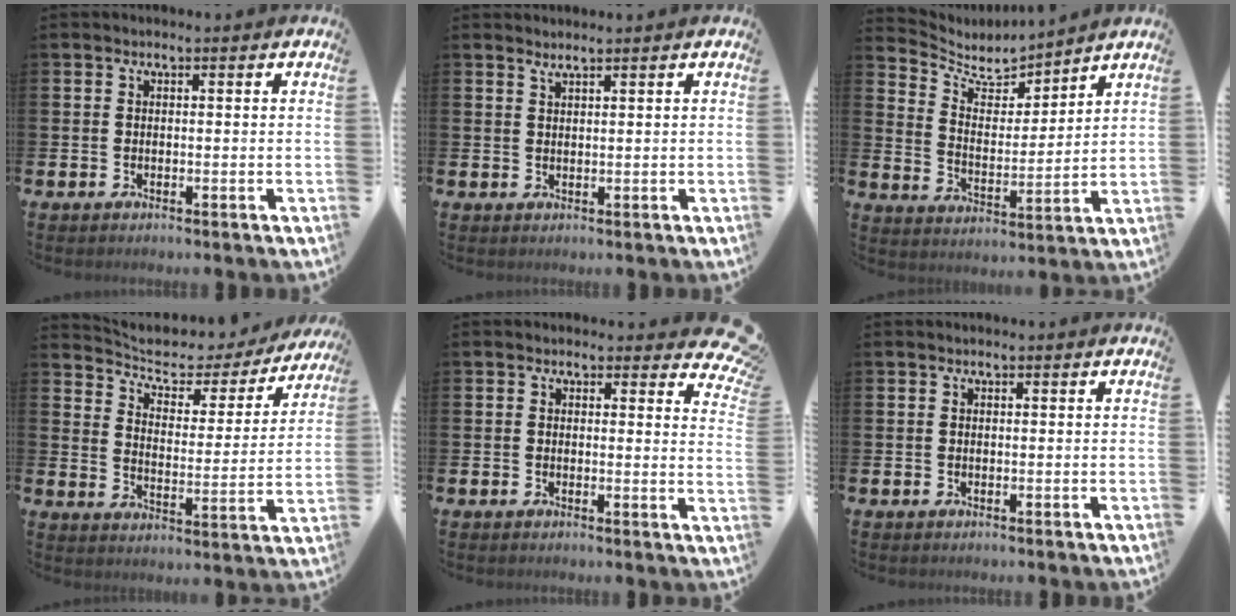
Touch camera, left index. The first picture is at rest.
{"total": 1.2, "force": [1.2, -0.2, 0.0], "torque": [-0.001, -0.004, 0.023]}
{"total": 6.0, "force": [5.6, 2.0, 0.9], "torque": [-0.056, -0.044, 0.096]}
{"total": 5.2, "force": [4.6, 2.0, 1.2], "torque": [-0.057, -0.036, 0.072]}
{"total": 2.4, "force": [2.0, 1.2, 0.4], "torque": [0.008, -0.014, 0.029]}
{"total": 0.0}